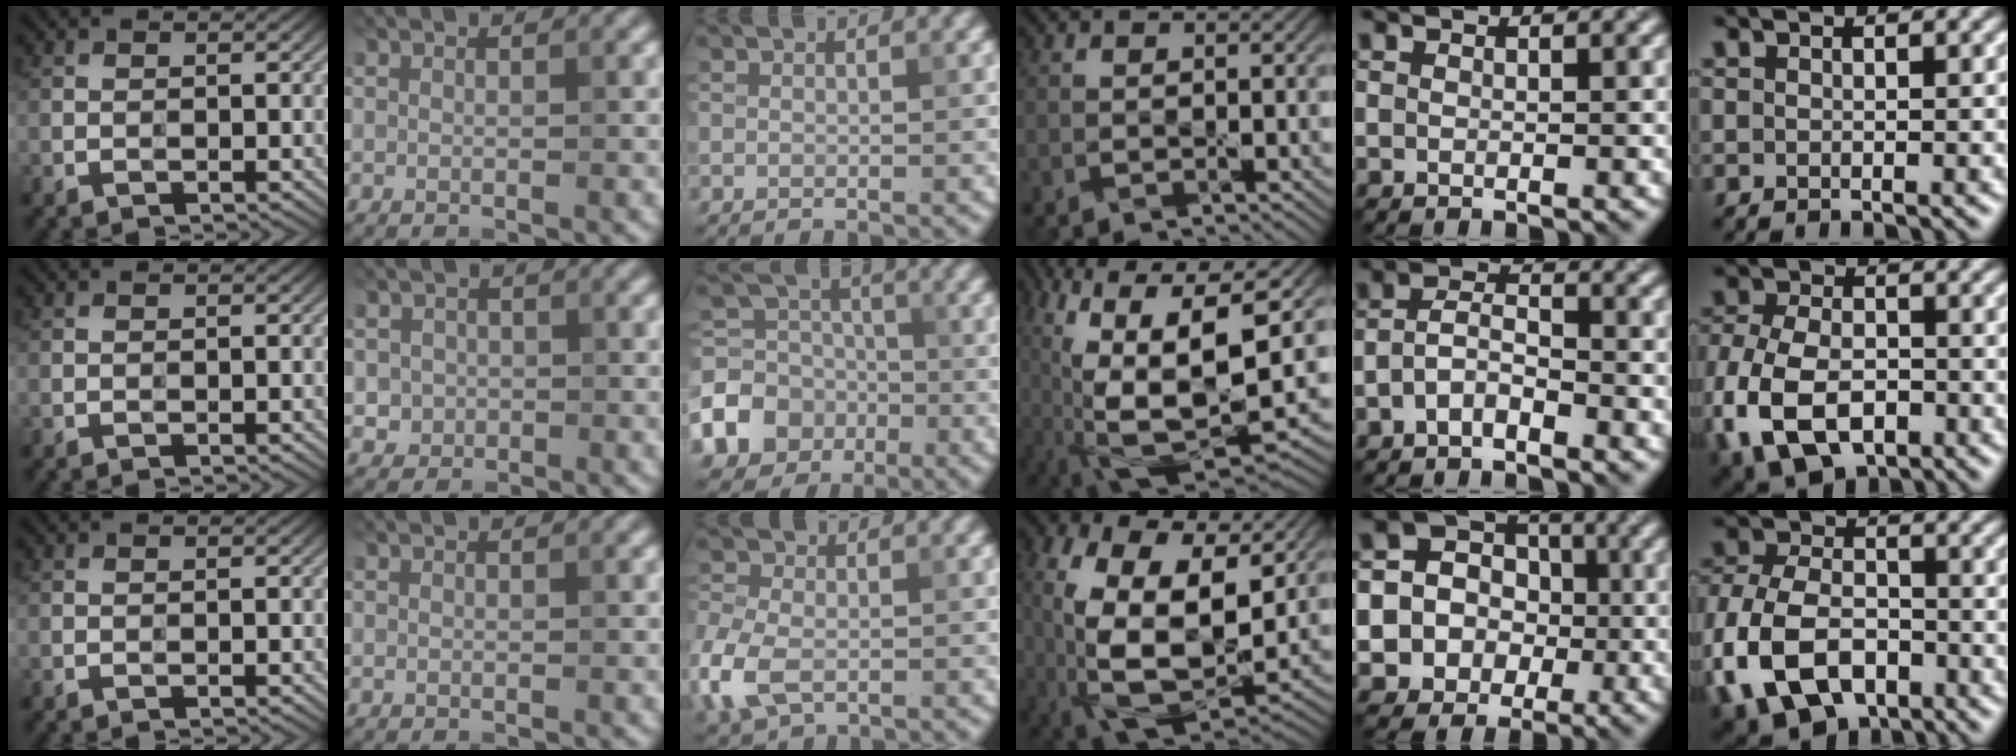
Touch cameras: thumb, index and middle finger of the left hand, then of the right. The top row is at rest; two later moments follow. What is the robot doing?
{"motion": "wipe", "object": "plastic plate"}